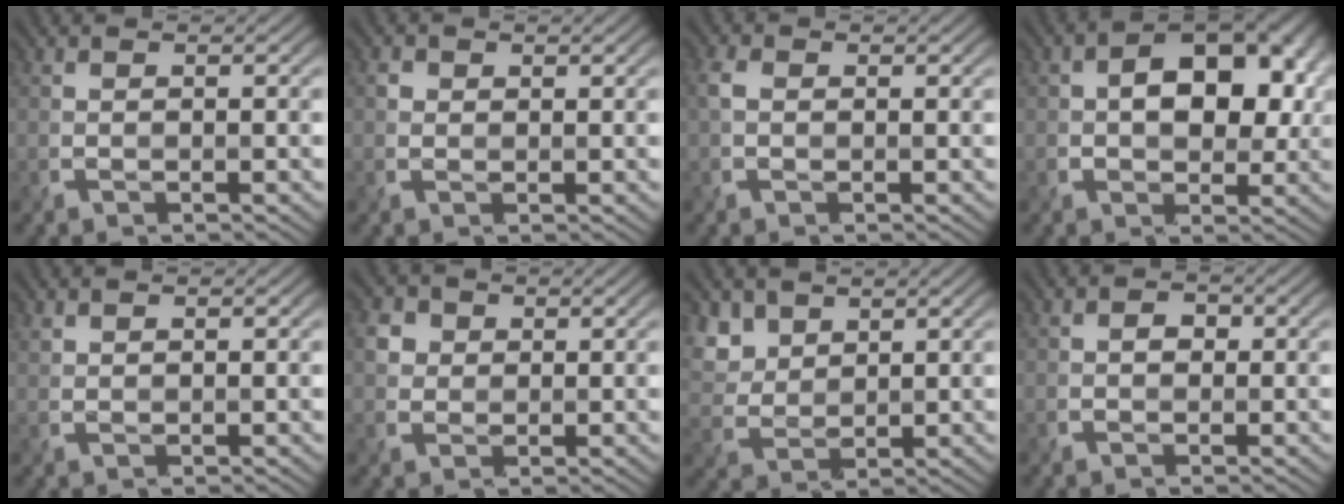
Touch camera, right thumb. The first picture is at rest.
{"total": 1.1, "force": [0.4, 1.0, 0.2], "torque": [-0.007, -0.001, 0.008]}
{"total": 2.2, "force": [0.2, 1.6, 1.5], "torque": [-0.040, 0.000, 0.002]}
{"total": 10.4, "force": [1.5, 6.9, 7.7], "torque": [-0.104, 0.008, 0.014]}
{"total": 0.9, "force": [0.8, 0.2, 0.1], "torque": [-0.012, 0.000, 0.022]}
{"total": 2.9, "force": [0.9, 2.6, 0.9], "torque": [-0.032, 0.003, 0.021]}
{"total": 5.7, "force": [3.7, 3.6, 2.4], "torque": [-0.083, 0.000, 0.081]}
{"total": 1.4, "force": [-0.2, 1.2, 0.5], "torque": [-0.009, -0.001, -0.005]}